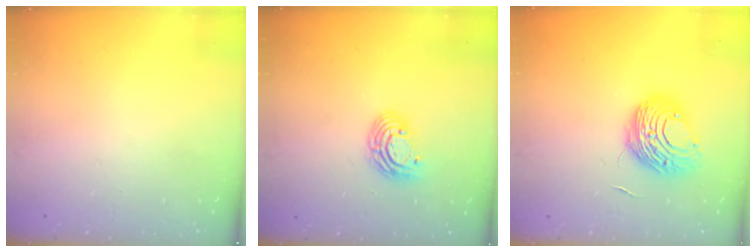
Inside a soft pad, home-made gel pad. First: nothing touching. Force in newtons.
{"total": 7.9, "press": 7.8, "slide": 1.2}
{"total": 11.0, "press": 11.0, "slide": 0.2}